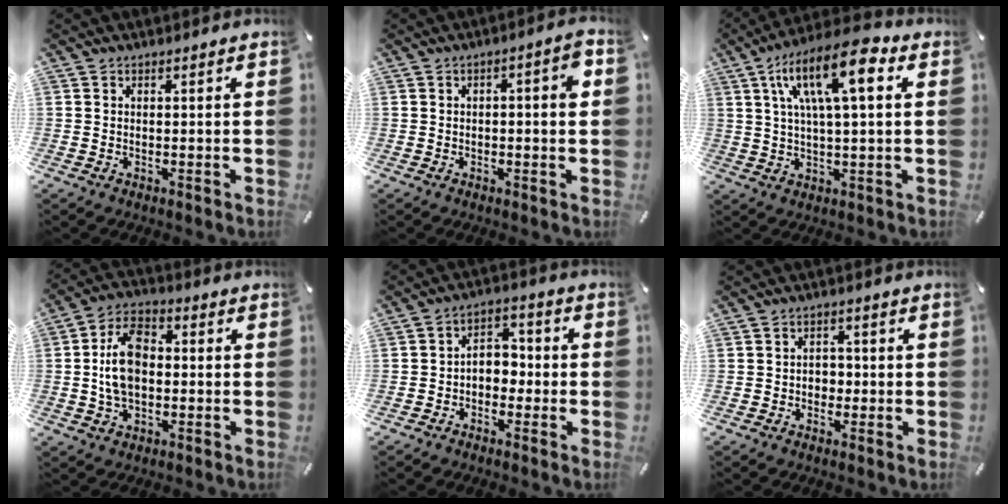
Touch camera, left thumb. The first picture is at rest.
{"total": 4.7, "force": [0.1, 1.4, 4.5], "torque": [-0.064, 0.005, -0.004]}
{"total": 15.3, "force": [5.5, 5.0, 13.4], "torque": [-0.244, 0.000, 0.091]}
{"total": 10.5, "force": [-0.4, 7.0, 7.8], "torque": [-0.147, 0.011, -0.010]}
{"total": 4.9, "force": [-2.5, 3.8, 1.9], "torque": [-0.036, 0.017, -0.049]}
{"total": 3.1, "force": [-1.1, 2.5, 1.4], "torque": [-0.027, 0.009, -0.024]}